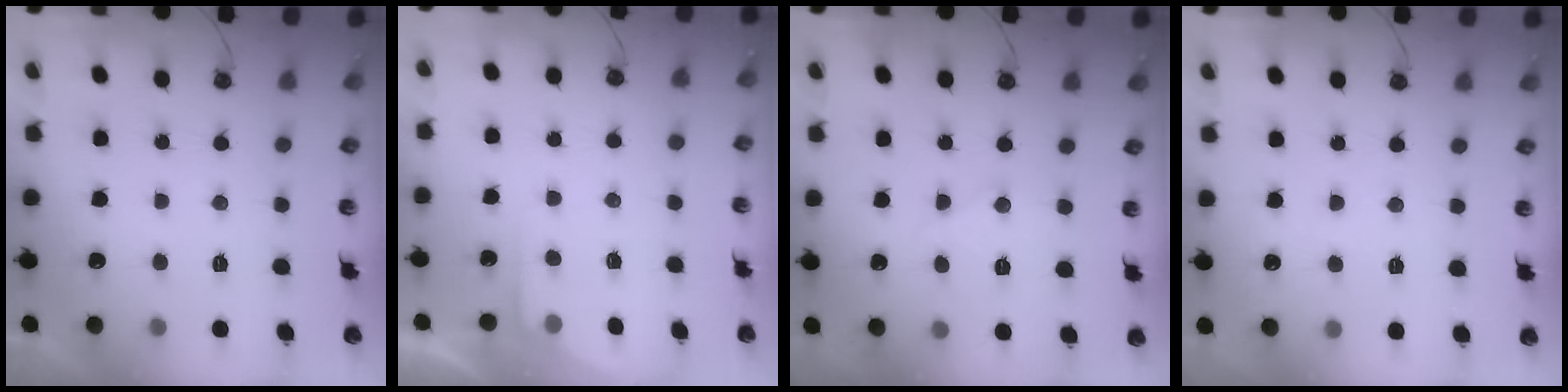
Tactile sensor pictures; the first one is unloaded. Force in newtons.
{"total": 3.7, "press": 3.6, "slide": 0.5}
{"total": 8.0, "press": 8.0, "slide": 0.6}
{"total": 3.9, "press": 3.9, "slide": 0.7}